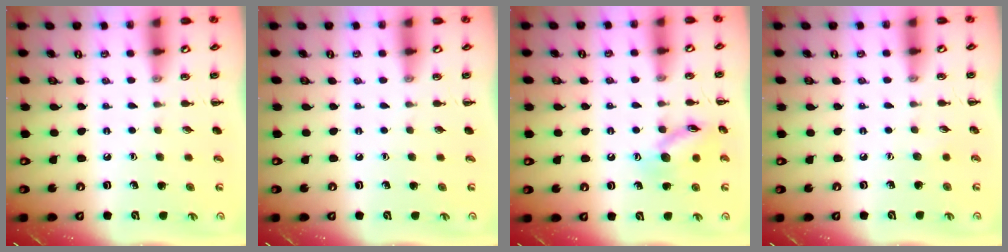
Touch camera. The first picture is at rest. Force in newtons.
{"total": 0.0}
{"total": 11.7, "press": 11.7, "slide": 0.6}
{"total": 3.2, "press": 3.0, "slide": 0.8}